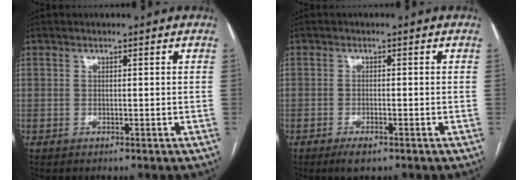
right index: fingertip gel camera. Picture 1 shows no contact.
{"total": 2.6, "force": [-1.7, 0.6, 1.8], "torque": [-0.034, -0.003, -0.027]}